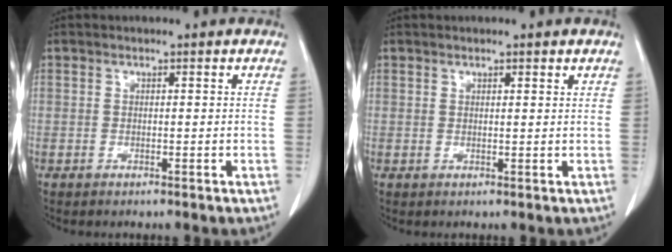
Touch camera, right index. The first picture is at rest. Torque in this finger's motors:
{"motor_torque": [-0.02, -0.12, -0.01, -0.01]}